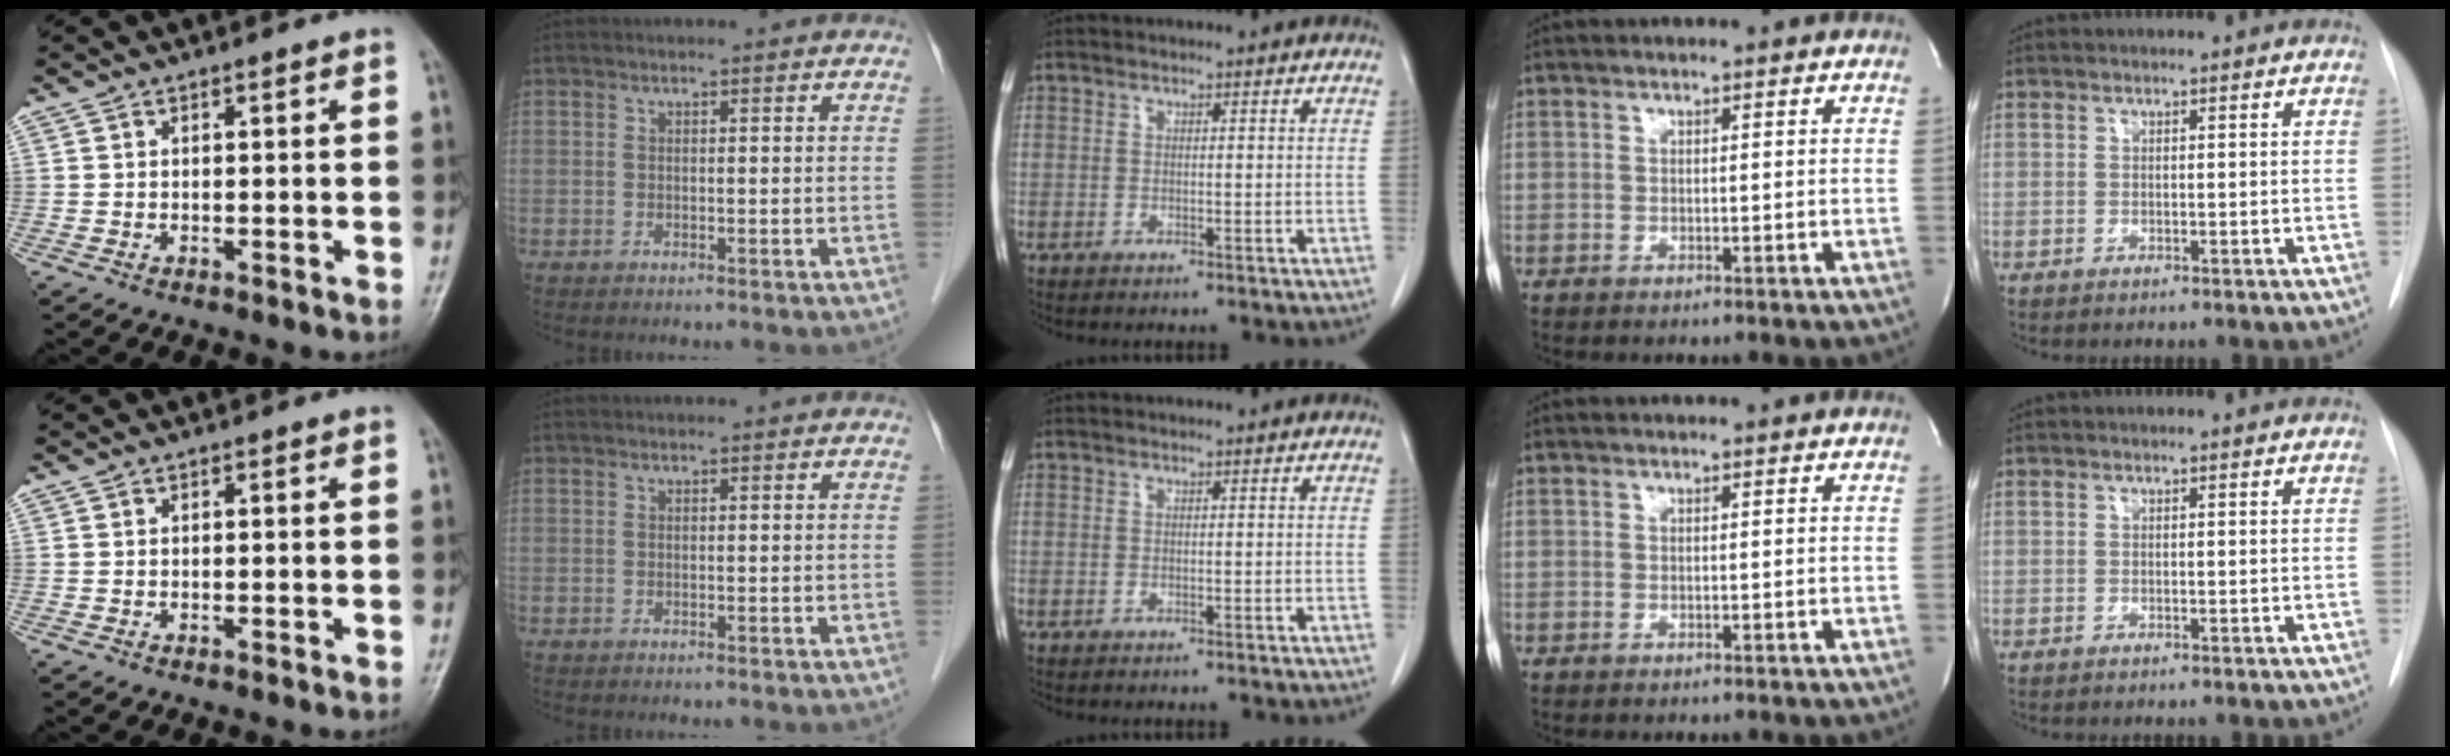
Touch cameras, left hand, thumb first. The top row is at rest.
{}